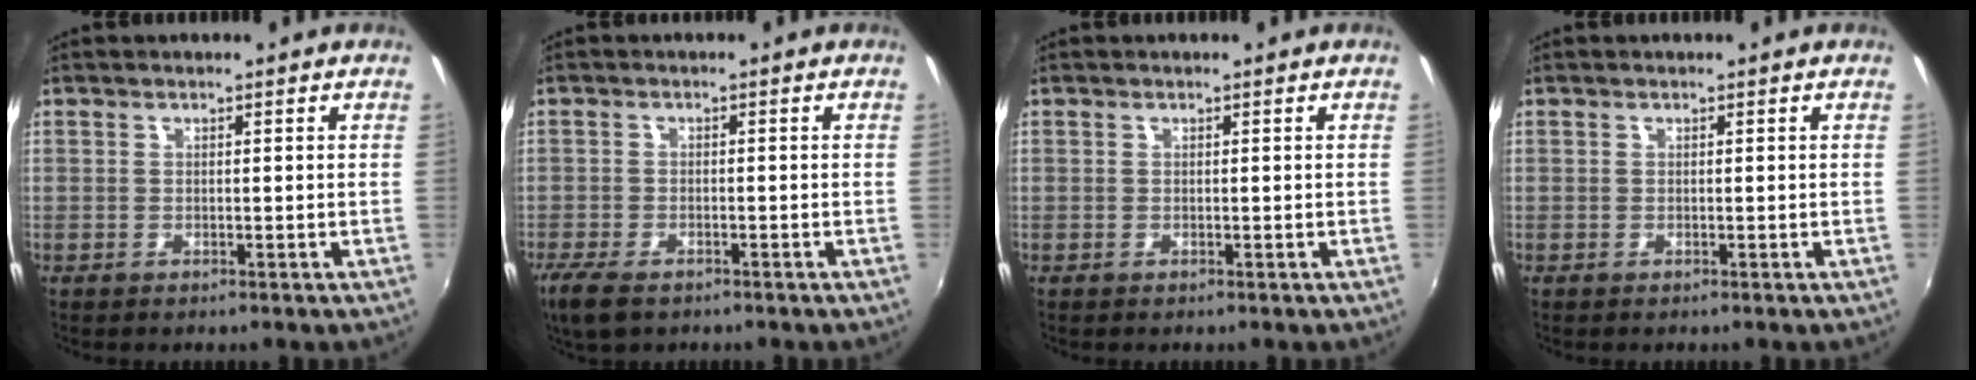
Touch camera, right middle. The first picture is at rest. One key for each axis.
{"total": 6.0, "fx": -4.3, "fy": 2.5, "fz": 3.4, "tx": -0.087, "ty": -0.021, "tz": -0.080}
{"total": 0.0}
{"total": 0.0}